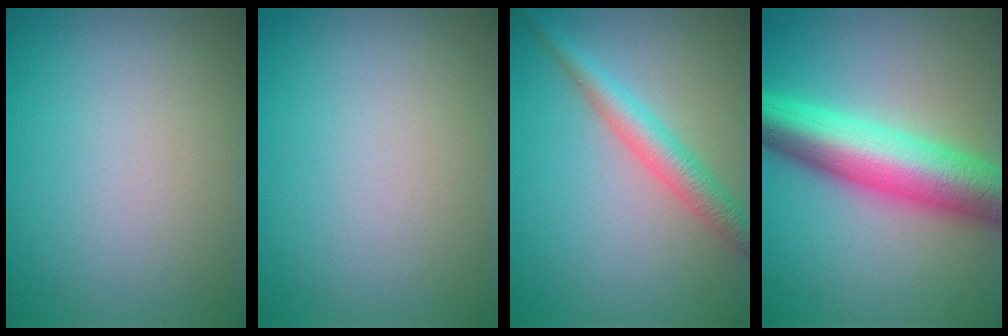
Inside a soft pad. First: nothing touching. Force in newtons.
{"total": 0.0}
{"total": 3.3, "press": 3.3, "slide": 0.1}
{"total": 9.6, "press": 9.6, "slide": 0.1}